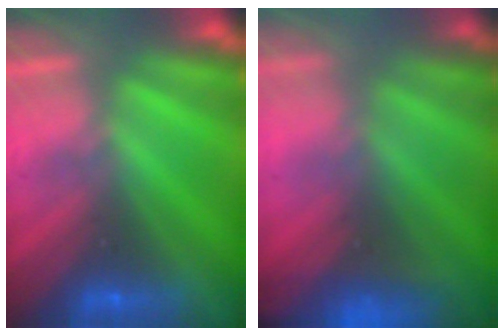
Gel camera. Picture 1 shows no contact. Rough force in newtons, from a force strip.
{"total": 7.0}